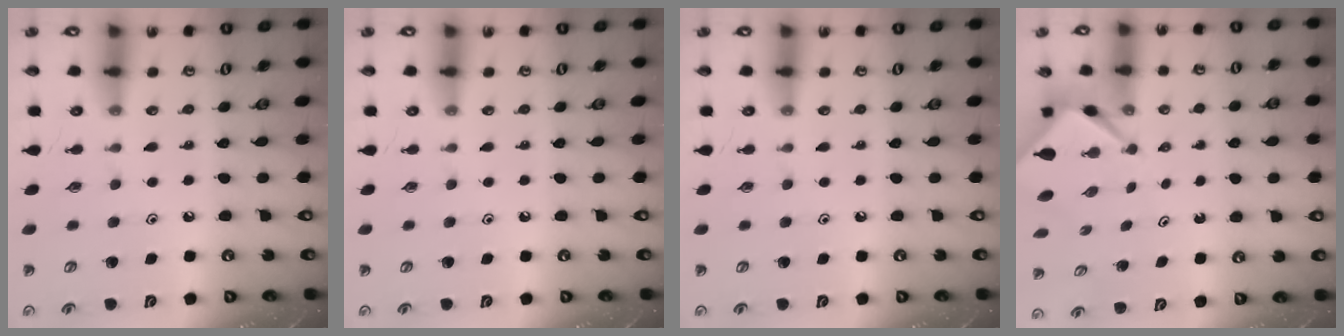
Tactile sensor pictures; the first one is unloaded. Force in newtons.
{"total": 0.0}
{"total": 0.0}
{"total": 2.5, "press": 2.5, "slide": 0.1}